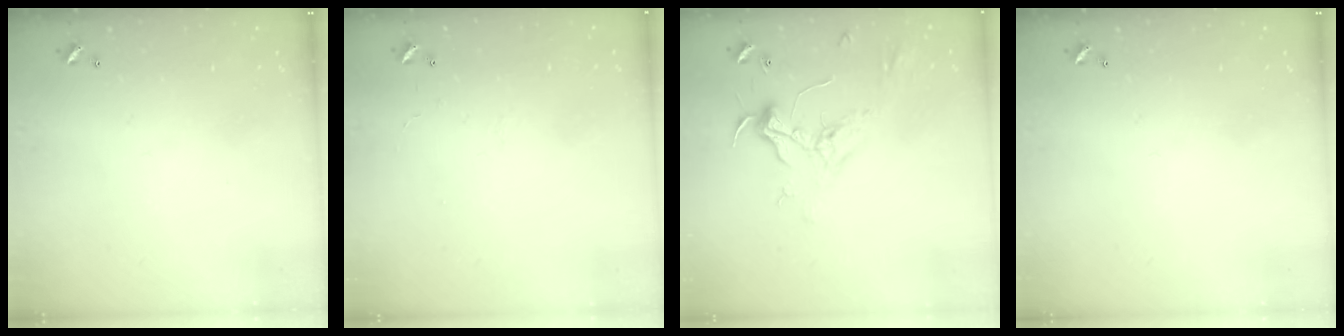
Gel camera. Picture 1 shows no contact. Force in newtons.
{"total": 0.9, "press": 0.7, "slide": 0.5}
{"total": 2.5, "press": 2.3, "slide": 0.8}
{"total": 0.0}